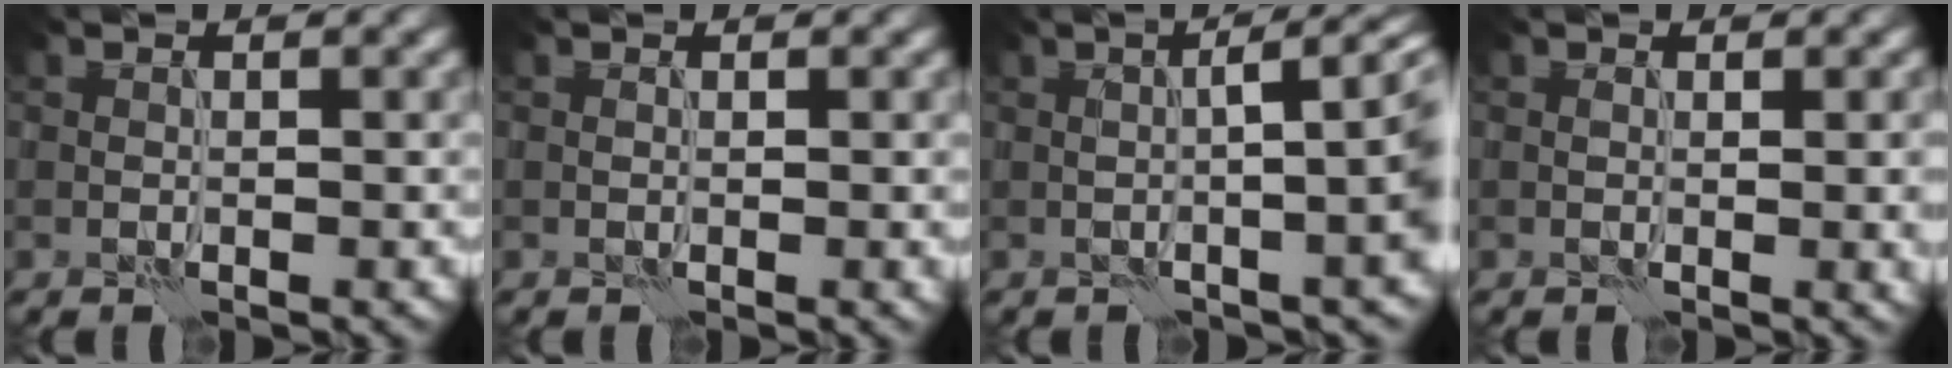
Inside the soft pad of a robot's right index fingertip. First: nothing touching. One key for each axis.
{"total": 0.6, "fx": 0.1, "fy": 0.1, "fz": 0.6, "tx": -0.008, "ty": -0.001, "tz": 0.000}
{"total": 7.2, "fx": 0.9, "fy": 2.1, "fz": 6.8, "tx": -0.061, "ty": 0.021, "tz": 0.005}
{"total": 2.1, "fx": 0.2, "fy": 0.6, "fz": 2.0, "tx": -0.027, "ty": 0.000, "tz": 0.004}